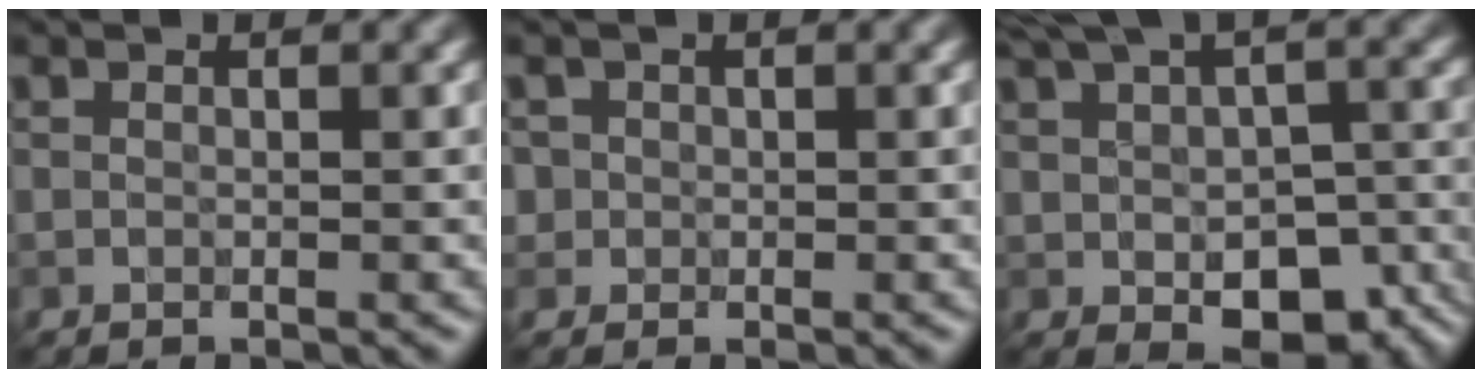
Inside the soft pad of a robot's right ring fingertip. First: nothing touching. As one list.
[{"total": 1.9, "force": [0.4, 1.8, 0.5], "torque": [0.000, 0.004, 0.010]}, {"total": 11.3, "force": [-1.1, 6.9, 8.8], "torque": [-0.138, -0.021, 0.026]}]